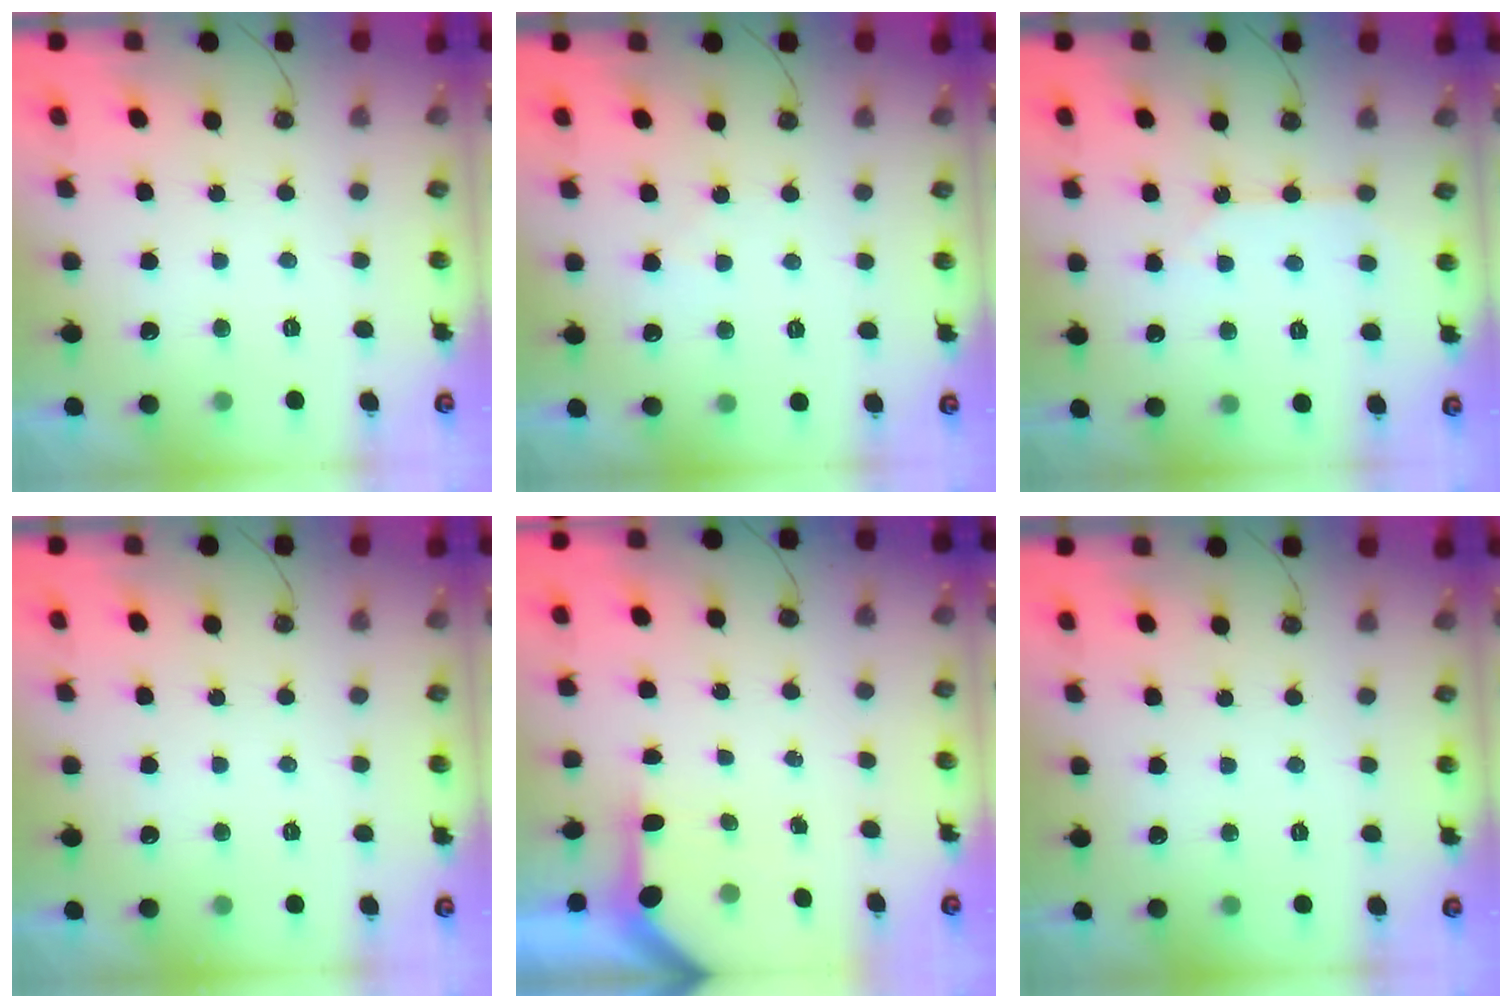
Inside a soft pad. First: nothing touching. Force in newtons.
{"total": 3.4, "press": 3.3, "slide": 0.6}
{"total": 2.7, "press": 2.7, "slide": 0.3}
{"total": 0.0}
{"total": 3.5, "press": 3.4, "slide": 0.3}
{"total": 0.0}